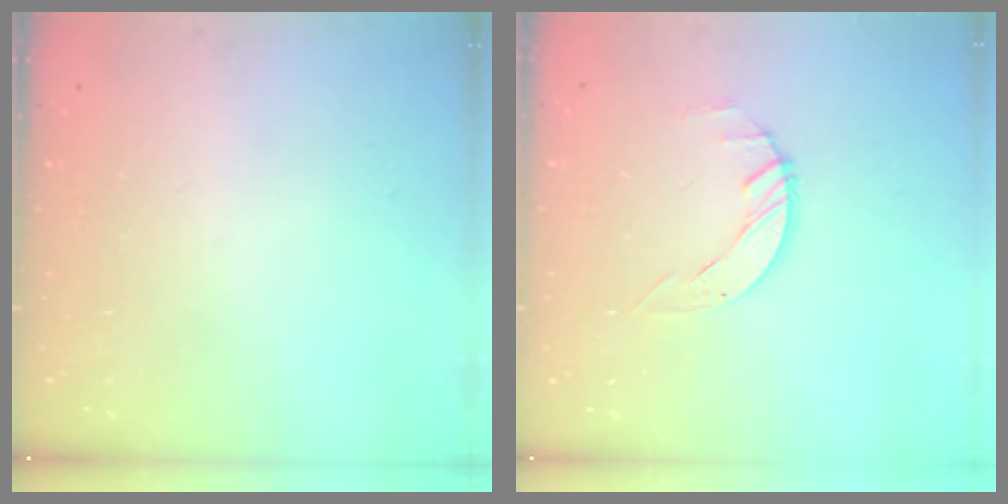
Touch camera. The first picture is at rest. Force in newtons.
{"total": 2.9, "press": 2.8, "slide": 0.3}